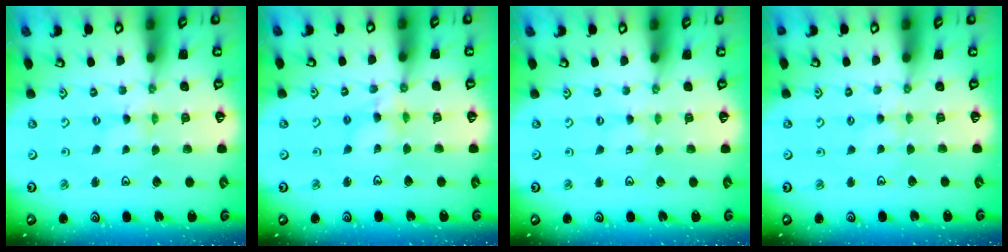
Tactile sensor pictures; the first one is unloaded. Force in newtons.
{"total": 6.2, "press": 6.2, "slide": 0.6}
{"total": 0.0}
{"total": 1.9, "press": 1.9, "slide": 0.3}